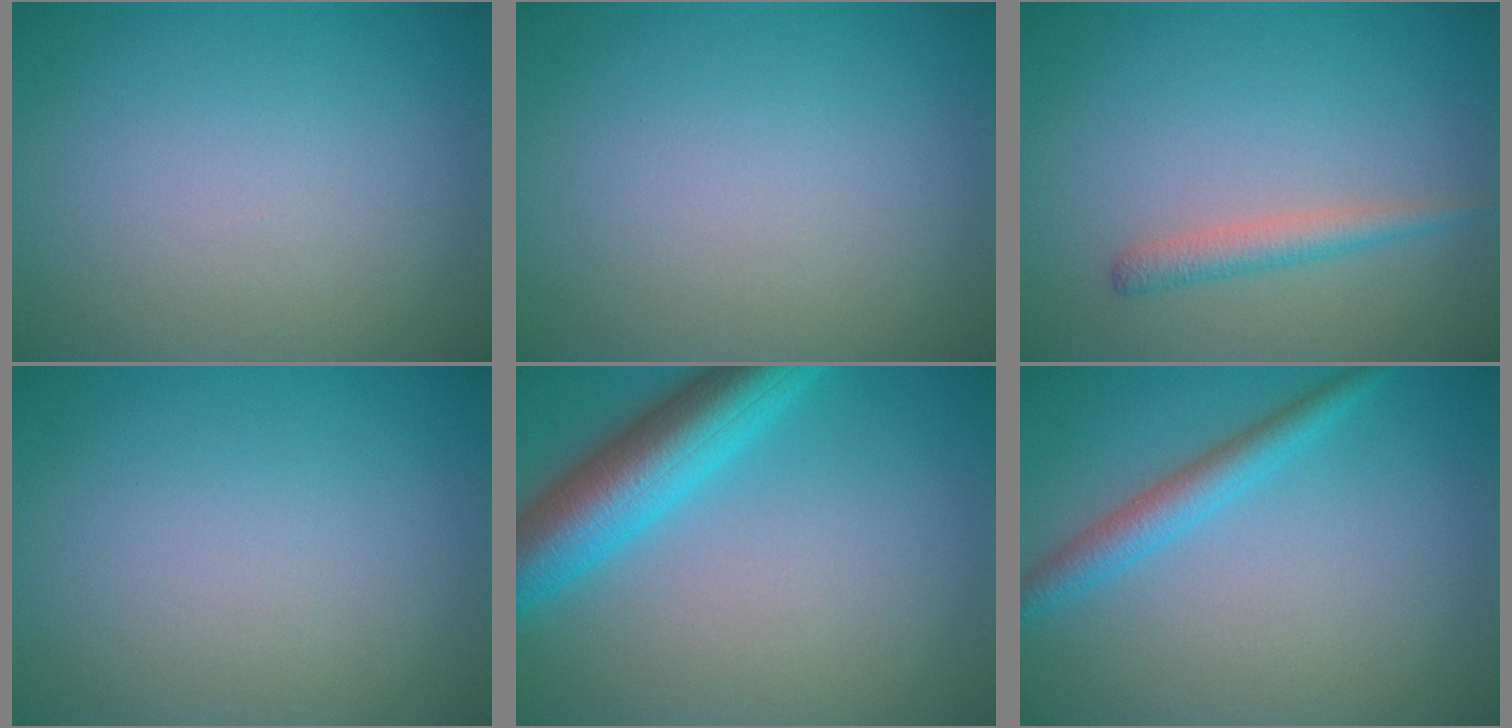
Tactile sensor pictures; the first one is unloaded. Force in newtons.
{"total": 0.0}
{"total": 1.9, "press": 1.9, "slide": 0.0}
{"total": 0.0}
{"total": 7.4, "press": 7.4, "slide": 0.5}
{"total": 2.9, "press": 2.9, "slide": 0.1}